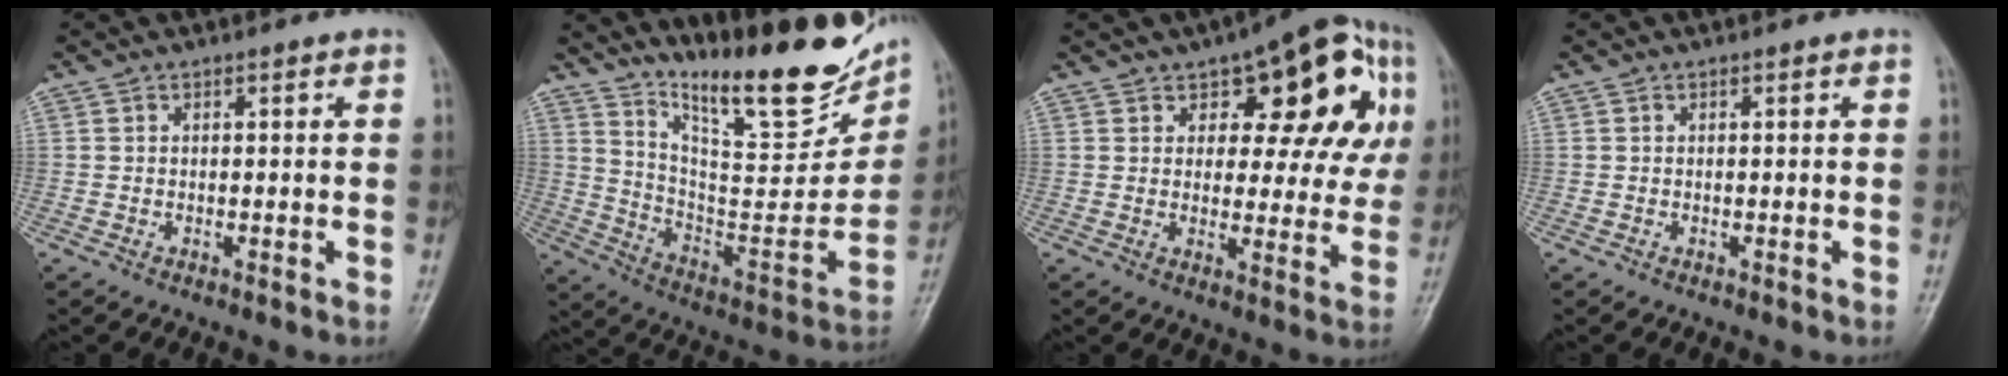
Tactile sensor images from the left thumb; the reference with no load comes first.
{"total": 25.1, "force": [17.7, 7.0, 16.4], "torque": [-0.204, -0.098, 0.281]}
{"total": 18.5, "force": [7.0, 9.0, 14.5], "torque": [-0.133, 0.006, 0.087]}
{"total": 0.0}